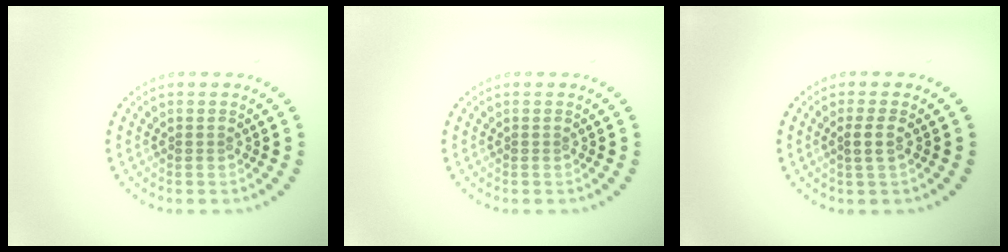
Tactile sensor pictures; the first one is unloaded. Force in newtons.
{"total": 0.0}
{"total": 1.4, "press": 1.1, "slide": 0.8}